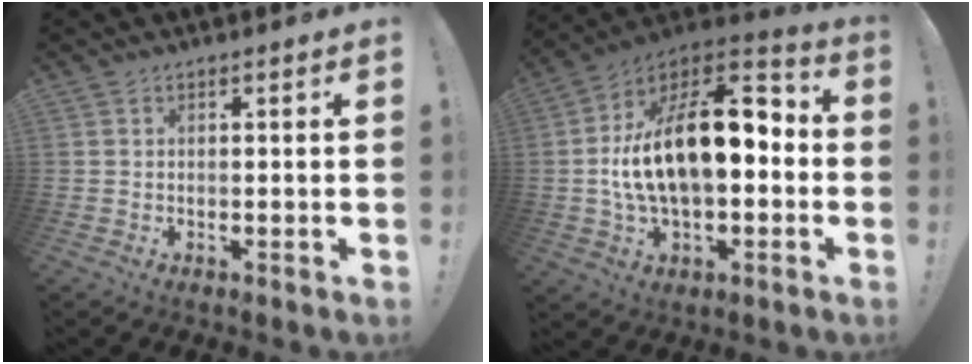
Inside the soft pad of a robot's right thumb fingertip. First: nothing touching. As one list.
[{"total": 22.3, "force": [1.2, 11.8, 18.8], "torque": [-0.309, -0.003, 0.024]}]